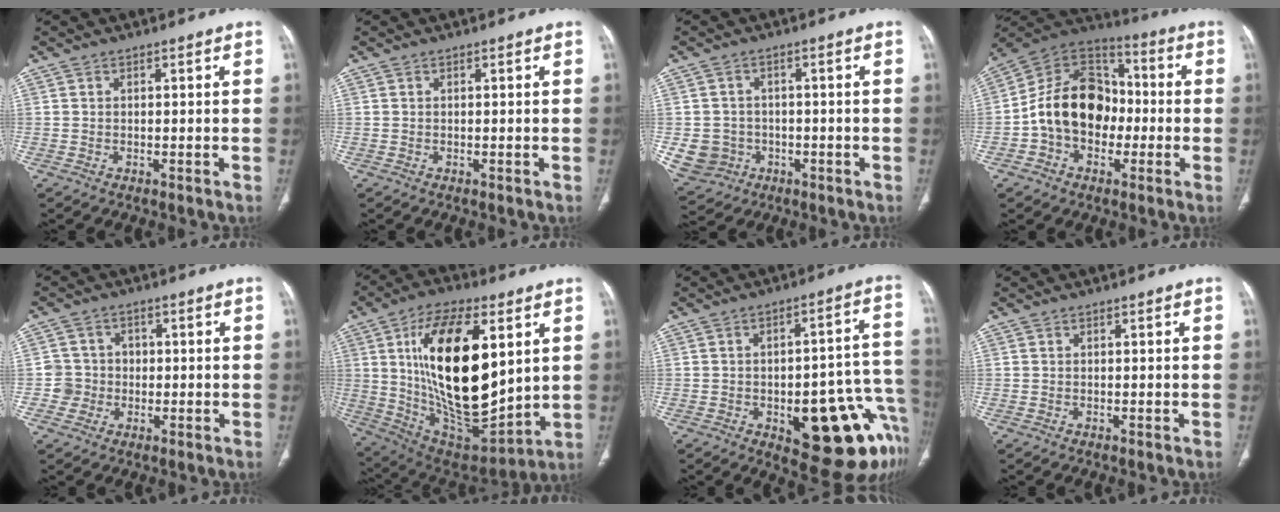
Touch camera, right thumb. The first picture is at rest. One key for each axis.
{"total": 0.0}
{"total": 7.2, "fx": -1.6, "fy": 6.7, "fz": 1.9, "tx": -0.029, "ty": 0.014, "tz": -0.016}
{"total": 17.1, "fx": -2.2, "fy": 12.8, "fz": 11.1, "tx": -0.156, "ty": 0.045, "tz": -0.048}
{"total": 4.5, "fx": -0.8, "fy": 4.5, "fz": 0.0, "tx": 0.033, "ty": 0.015, "tz": -0.022}
{"total": 28.8, "fx": 6.3, "fy": 13.2, "fz": 24.8, "tx": -0.419, "ty": -0.038, "tz": 0.119}
{"total": 20.9, "fx": -7.6, "fy": 8.4, "fz": 17.5, "tx": -0.150, "ty": 0.046, "tz": -0.079}
{"total": 0.0}